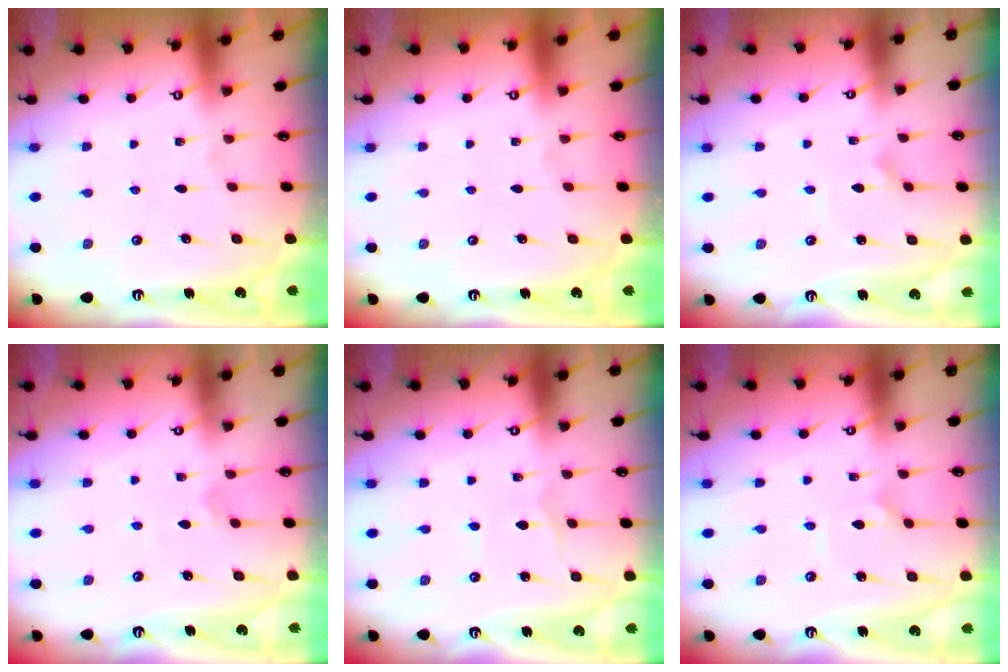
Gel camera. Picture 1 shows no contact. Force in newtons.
{"total": 0.0}
{"total": 1.6, "press": 1.6, "slide": 0.2}
{"total": 2.8, "press": 2.8, "slide": 0.4}
{"total": 1.1, "press": 1.1, "slide": 0.2}
{"total": 2.5, "press": 2.4, "slide": 0.4}